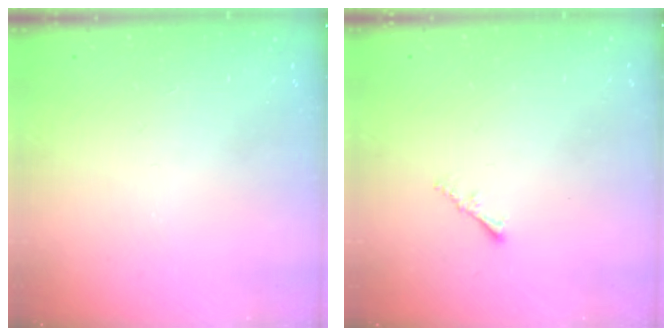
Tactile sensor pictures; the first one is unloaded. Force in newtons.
{"total": 1.0, "press": 1.0, "slide": 0.4}